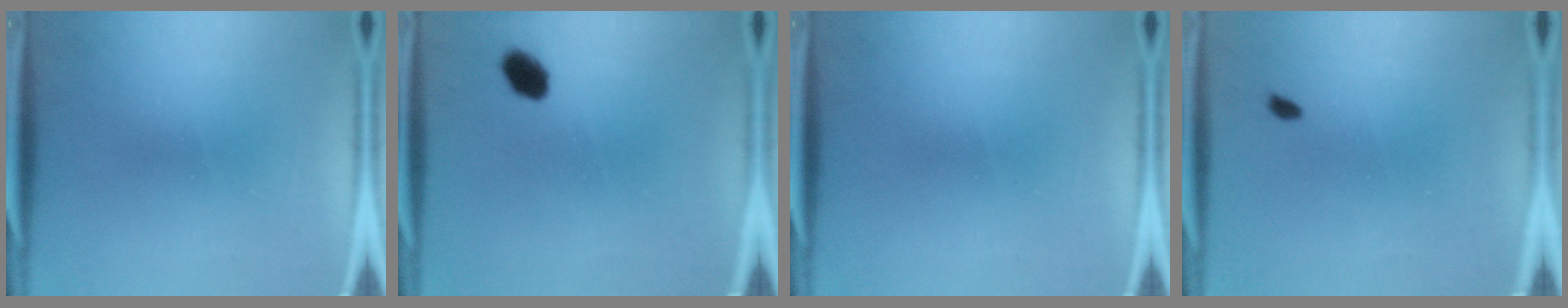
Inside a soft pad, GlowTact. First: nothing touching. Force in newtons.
{"total": 4.5}
{"total": 0.0}
{"total": 0.9}